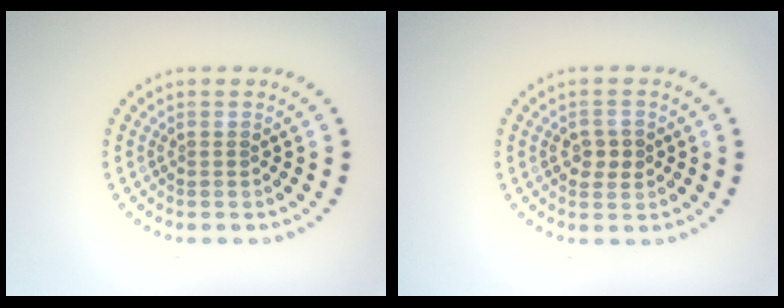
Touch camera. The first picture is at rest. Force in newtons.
{"total": 2.0, "press": 2.0, "slide": 0.1}